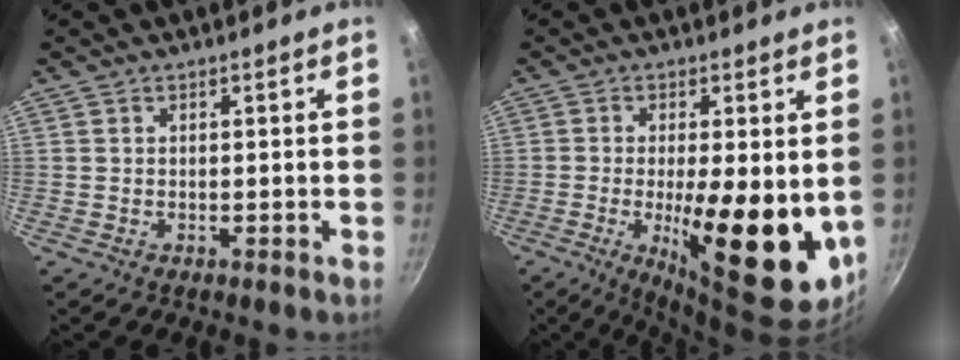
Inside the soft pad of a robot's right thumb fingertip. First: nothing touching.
{"total": 16.7, "force": [-1.8, 5.4, 15.7], "torque": [-0.219, -0.016, -0.019]}